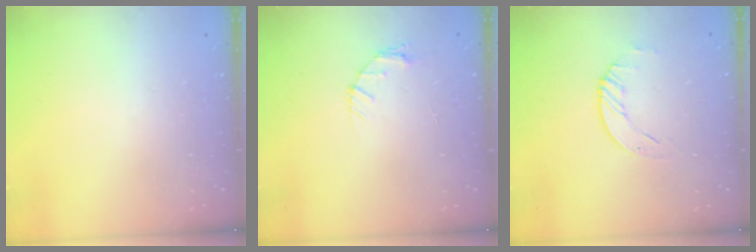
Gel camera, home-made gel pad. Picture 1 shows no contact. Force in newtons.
{"total": 3.7, "press": 3.7, "slide": 0.5}
{"total": 2.3, "press": 2.3, "slide": 0.3}